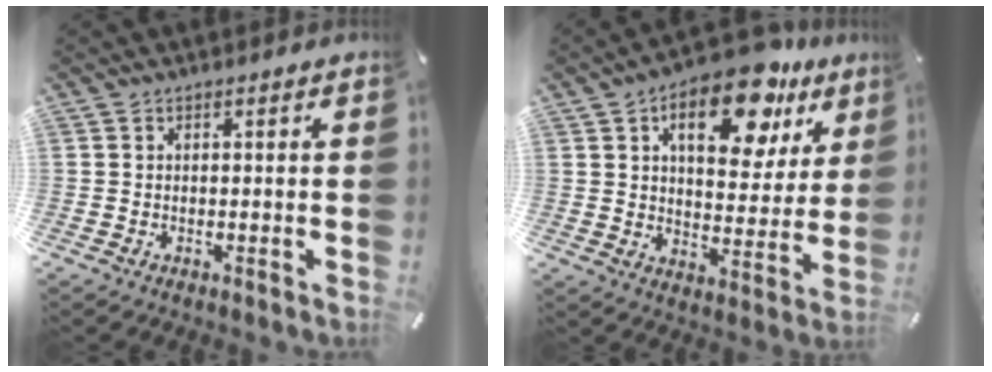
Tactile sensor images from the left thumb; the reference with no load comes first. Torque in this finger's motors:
{"motor_torque": [2.56, 2.45, 1.50, -1.27, 0.16]}